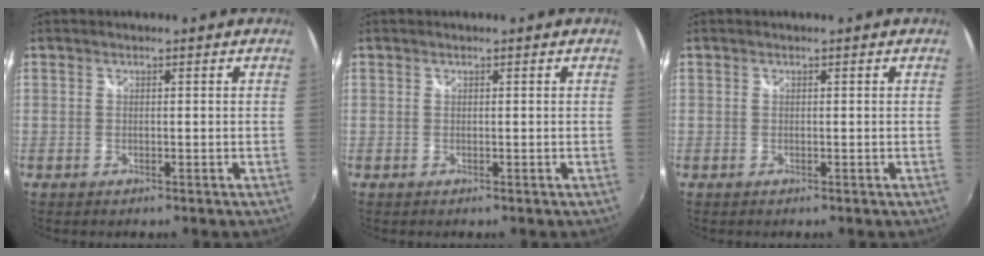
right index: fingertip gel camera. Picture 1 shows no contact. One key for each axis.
{"total": 0.0}
{"total": 0.0}